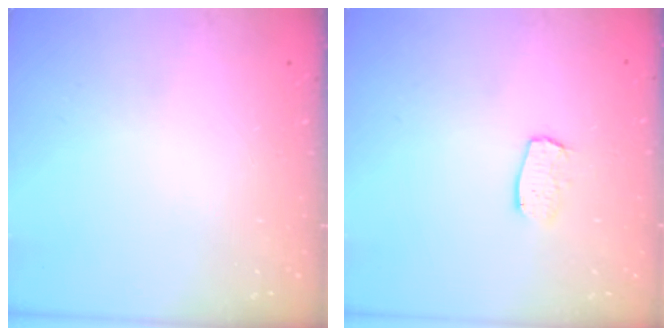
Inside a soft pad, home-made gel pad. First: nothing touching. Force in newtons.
{"total": 5.8, "press": 5.8, "slide": 0.4}